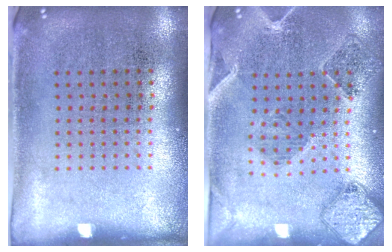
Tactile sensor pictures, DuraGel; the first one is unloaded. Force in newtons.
{"total": 0.7, "press": 0.7, "slide": 0.3}